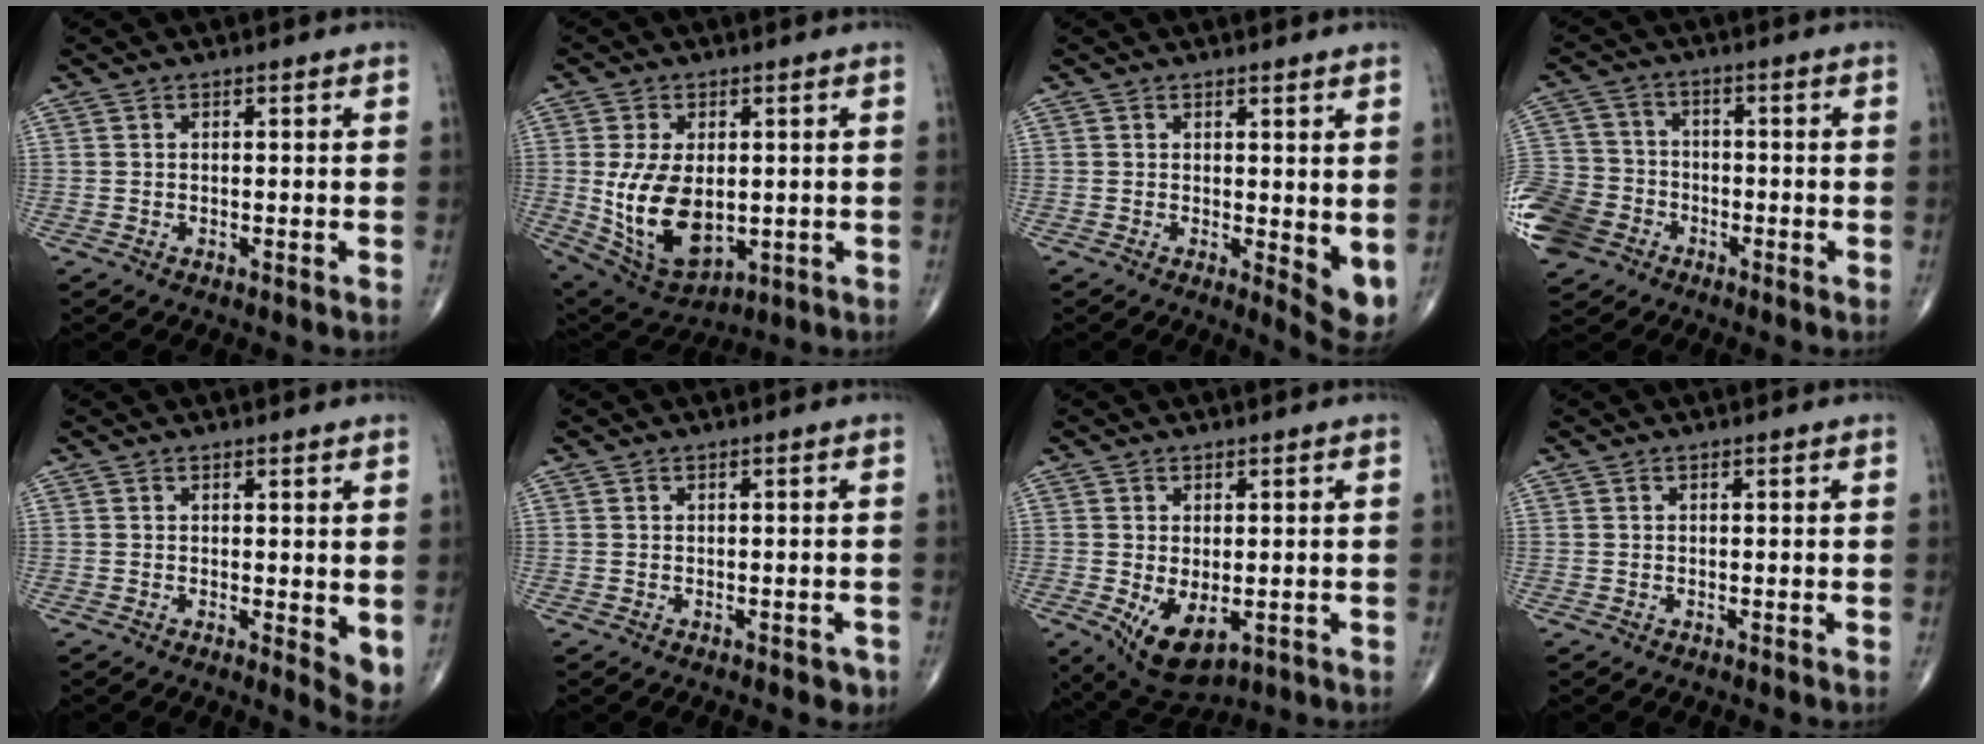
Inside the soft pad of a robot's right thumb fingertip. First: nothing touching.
{"total": 14.5, "force": [-0.6, 8.6, 11.7], "torque": [-0.206, -0.008, 0.020]}
{"total": 5.1, "force": [0.7, 2.0, 4.7], "torque": [-0.059, -0.016, 0.013]}
{"total": 15.4, "force": [-6.8, 12.3, 6.4], "torque": [-0.163, 0.027, -0.128]}
{"total": 3.9, "force": [0.7, 1.5, 3.5], "torque": [-0.045, -0.014, 0.010]}
{"total": 1.5, "force": [-0.8, 1.0, 0.8], "torque": [0.001, 0.004, -0.008]}
{"total": 8.1, "force": [-1.9, 4.5, 6.5], "torque": [-0.104, -0.013, -0.012]}
{"total": 0.0}